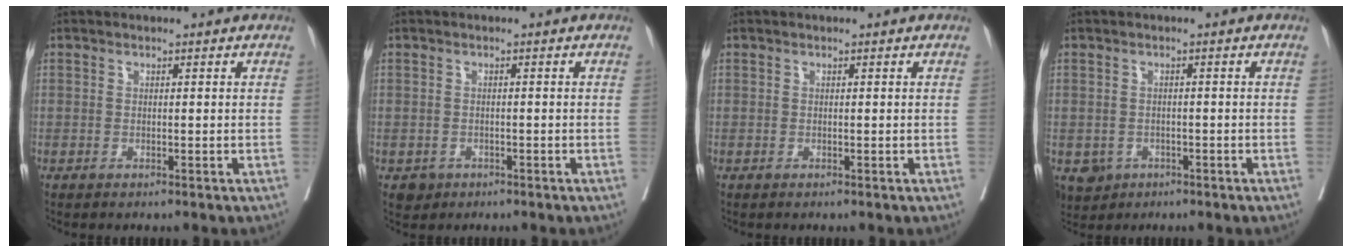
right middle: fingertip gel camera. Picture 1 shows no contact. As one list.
[{"total": 1.8, "force": [-0.9, 1.5, 0.2], "torque": [-0.001, 0.005, -0.010]}, {"total": 0.0}, {"total": 4.1, "force": [-2.0, 3.4, 1.0], "torque": [-0.016, 0.000, -0.025]}]